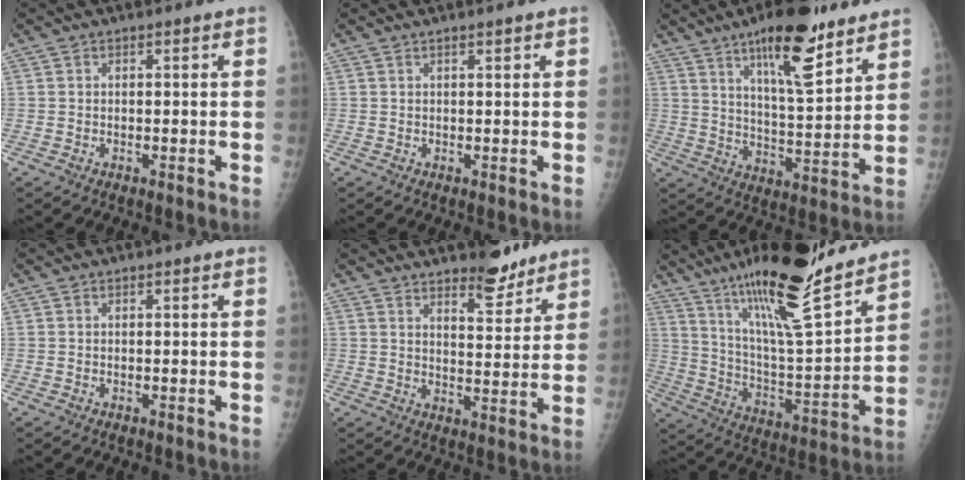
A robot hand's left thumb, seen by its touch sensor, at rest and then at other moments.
{"total": 0.7, "force": [0.5, 0.0, 0.5], "torque": [-0.007, -0.003, 0.010]}
{"total": 16.0, "force": [10.2, 4.5, 11.4], "torque": [-0.156, -0.062, 0.166]}
{"total": 0.0}
{"total": 7.7, "force": [6.3, 2.5, 3.7], "torque": [-0.032, -0.050, 0.097]}
{"total": 23.3, "force": [17.2, 3.5, 15.3], "torque": [-0.234, -0.082, 0.297]}